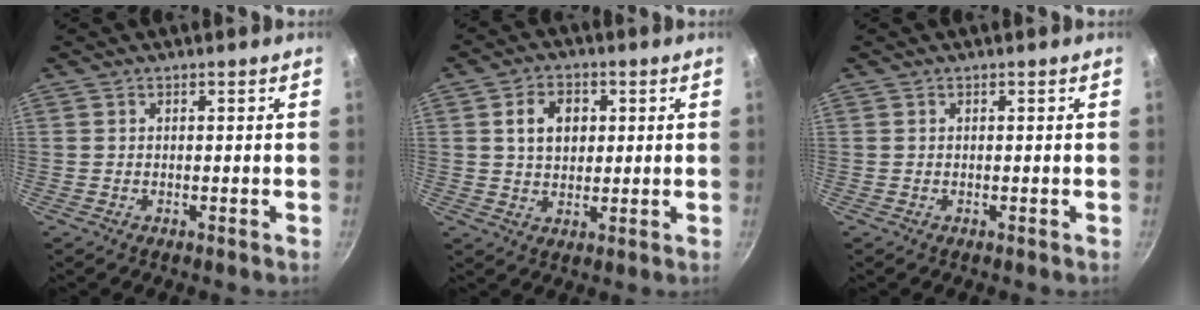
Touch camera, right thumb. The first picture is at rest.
{"total": 7.2, "force": [1.7, 5.3, 4.6], "torque": [-0.057, 0.003, 0.026]}
{"total": 0.0}